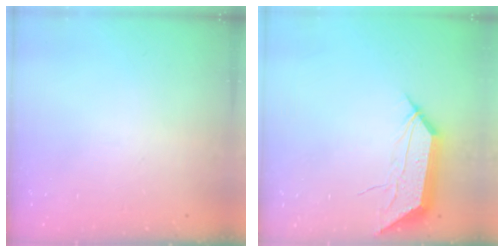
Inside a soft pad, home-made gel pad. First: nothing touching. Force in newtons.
{"total": 9.9, "press": 9.8, "slide": 1.1}